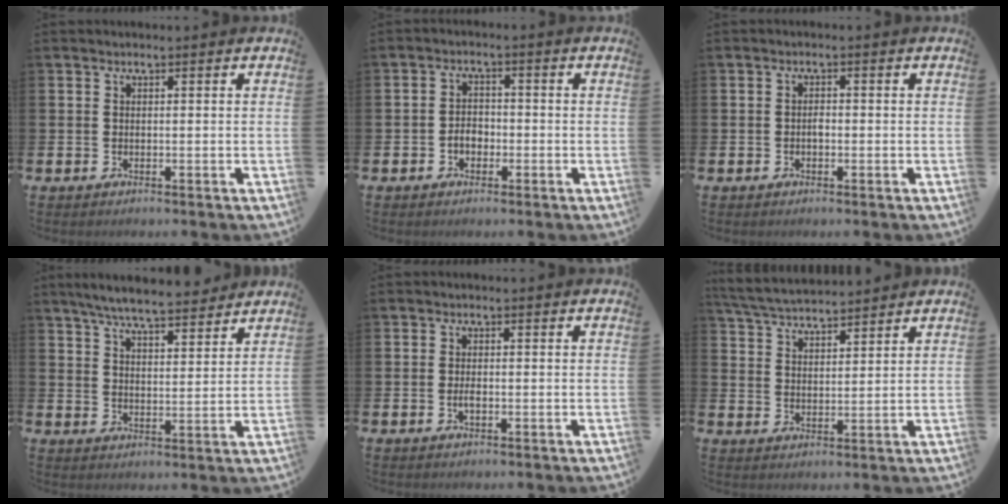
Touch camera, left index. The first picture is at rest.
{"total": 2.3, "force": [-1.0, 1.8, 1.2], "torque": [-0.021, 0.002, -0.023]}
{"total": 1.1, "force": [-0.3, 0.7, 0.8], "torque": [-0.009, 0.000, -0.008]}
{"total": 6.2, "force": [5.8, 0.6, 2.0], "torque": [-0.054, -0.027, 0.103]}
{"total": 1.4, "force": [-0.3, 0.6, 1.3], "torque": [-0.019, -0.003, -0.008]}
{"total": 5.0, "force": [4.9, 0.5, 0.8], "torque": [-0.038, -0.022, 0.090]}